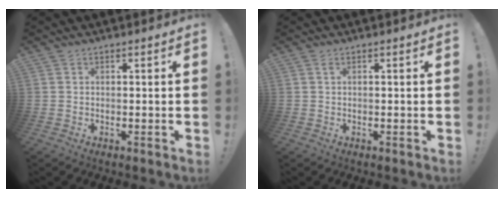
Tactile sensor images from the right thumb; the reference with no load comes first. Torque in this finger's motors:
{"motor_torque": [-0.34, 0.26, 0.10, 0.06, 0.03]}